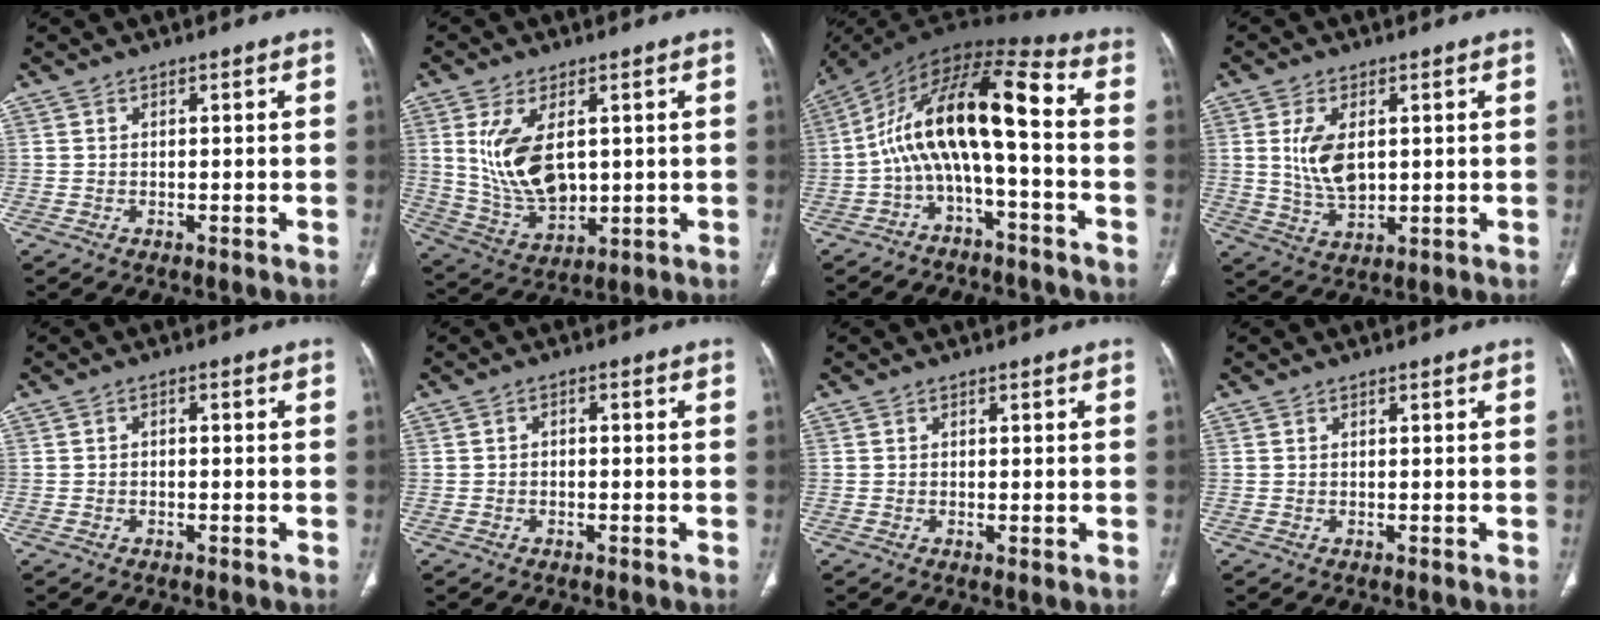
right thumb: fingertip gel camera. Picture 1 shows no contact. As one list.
[{"total": 12.7, "force": [2.5, 7.1, 10.3], "torque": [-0.189, -0.017, 0.065]}, {"total": 14.4, "force": [-2.6, 4.7, 13.4], "torque": [-0.244, 0.093, -0.053]}, {"total": 8.2, "force": [1.5, 4.5, 6.7], "torque": [-0.125, -0.012, 0.037]}, {"total": 0.9, "force": [-0.3, 0.6, 0.6], "torque": [-0.006, 0.005, -0.008]}, {"total": 1.1, "force": [-0.4, 0.8, 0.7], "torque": [-0.008, 0.007, -0.009]}, {"total": 0.9, "force": [-0.2, 0.3, 0.8], "torque": [-0.017, -0.004, -0.004]}, {"total": 0.0}]